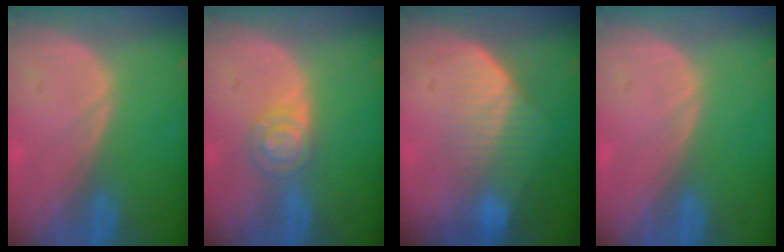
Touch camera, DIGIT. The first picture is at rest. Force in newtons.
{"total": 4.5, "press": 4.5, "slide": 0.1}
{"total": 7.1, "press": 6.2, "slide": 3.3}
{"total": 0.0}